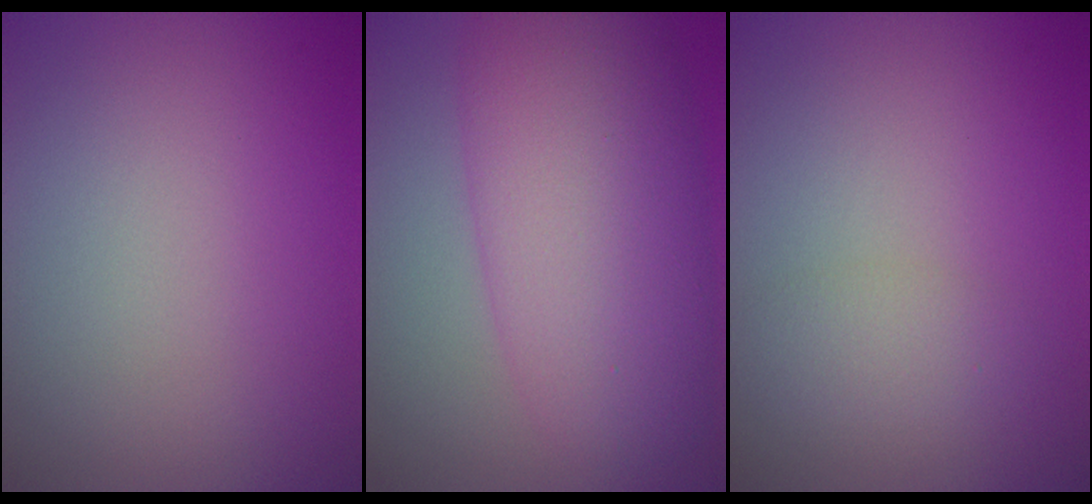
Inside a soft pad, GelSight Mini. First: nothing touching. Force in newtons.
{"total": 10.4, "press": 10.4, "slide": 0.2}
{"total": 1.7, "press": 1.7, "slide": 0.0}